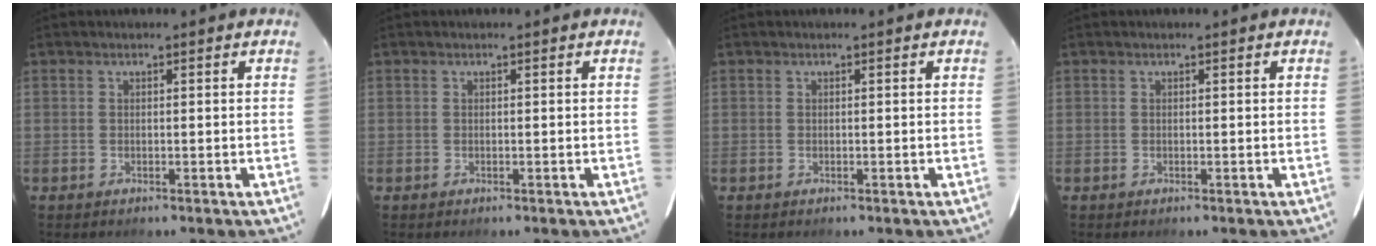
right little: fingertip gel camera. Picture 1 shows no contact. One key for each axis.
{"total": 0.0}
{"total": 0.0}
{"total": 0.0}